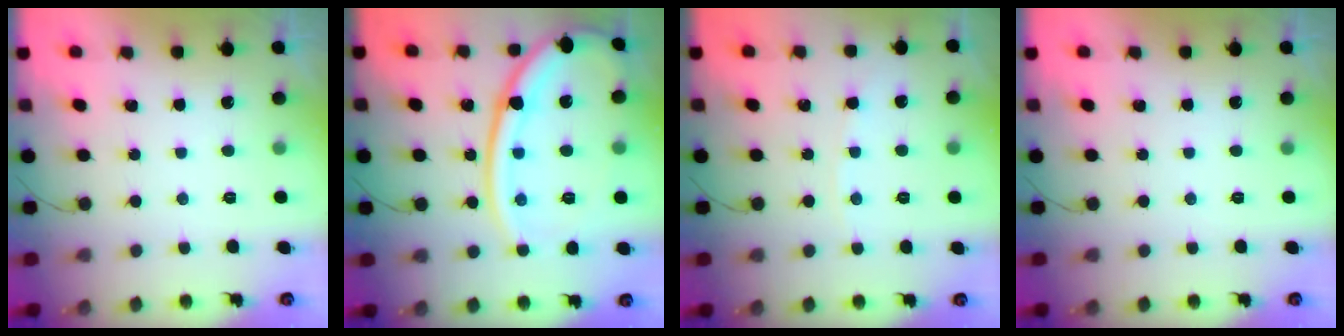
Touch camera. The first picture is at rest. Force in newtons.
{"total": 19.2, "press": 19.0, "slide": 2.2}
{"total": 2.6, "press": 2.6, "slide": 0.2}
{"total": 0.0}